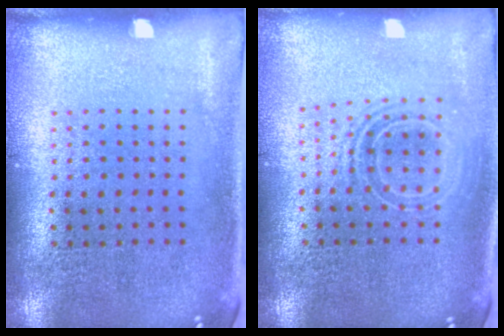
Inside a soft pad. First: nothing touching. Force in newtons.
{"total": 1.7, "press": 1.3, "slide": 1.1}